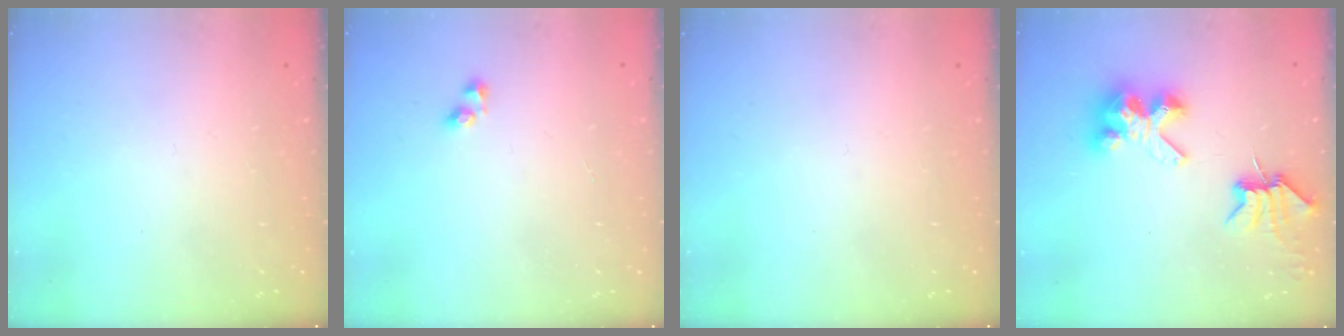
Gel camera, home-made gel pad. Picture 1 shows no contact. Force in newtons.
{"total": 2.2, "press": 1.9, "slide": 1.1}
{"total": 0.0}
{"total": 7.0, "press": 6.9, "slide": 0.6}